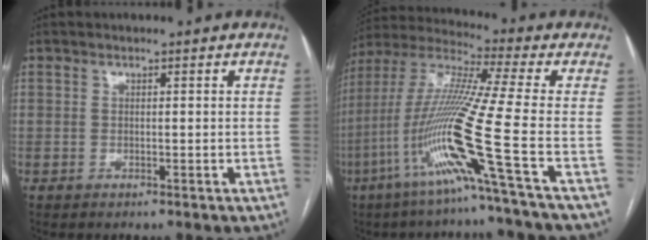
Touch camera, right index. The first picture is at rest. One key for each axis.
{"total": 17.9, "fx": -7.1, "fy": -2.6, "fz": 16.2, "tx": -0.345, "ty": -0.018, "tz": -0.145}